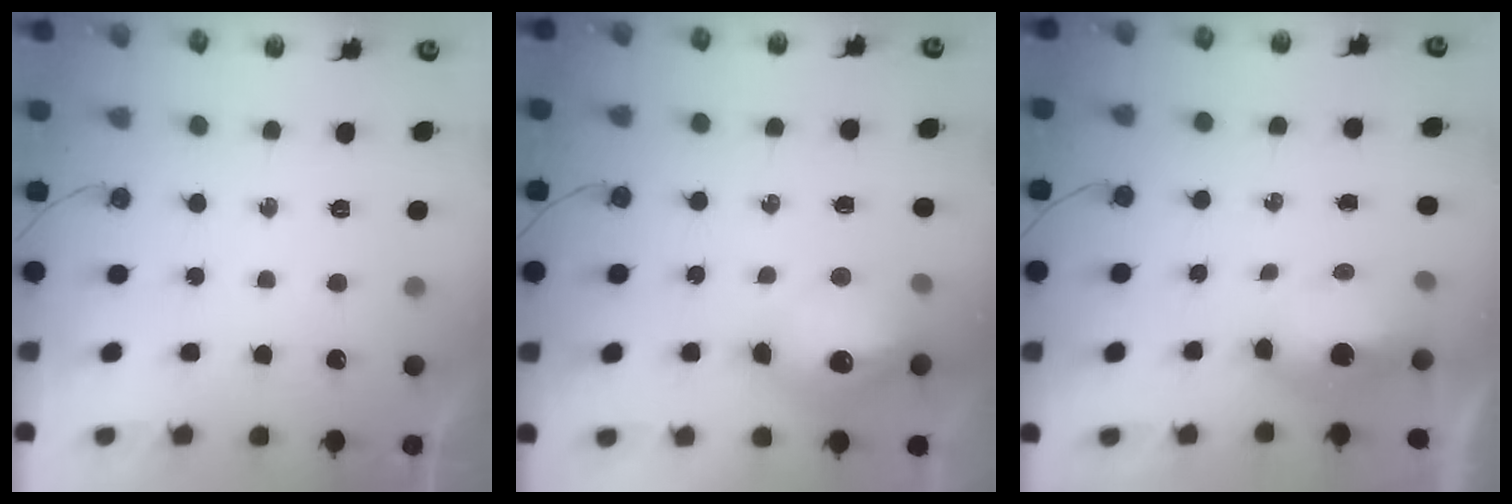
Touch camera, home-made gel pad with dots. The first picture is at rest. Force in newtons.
{"total": 14.4, "press": 14.3, "slide": 1.3}
{"total": 7.4, "press": 7.3, "slide": 1.2}